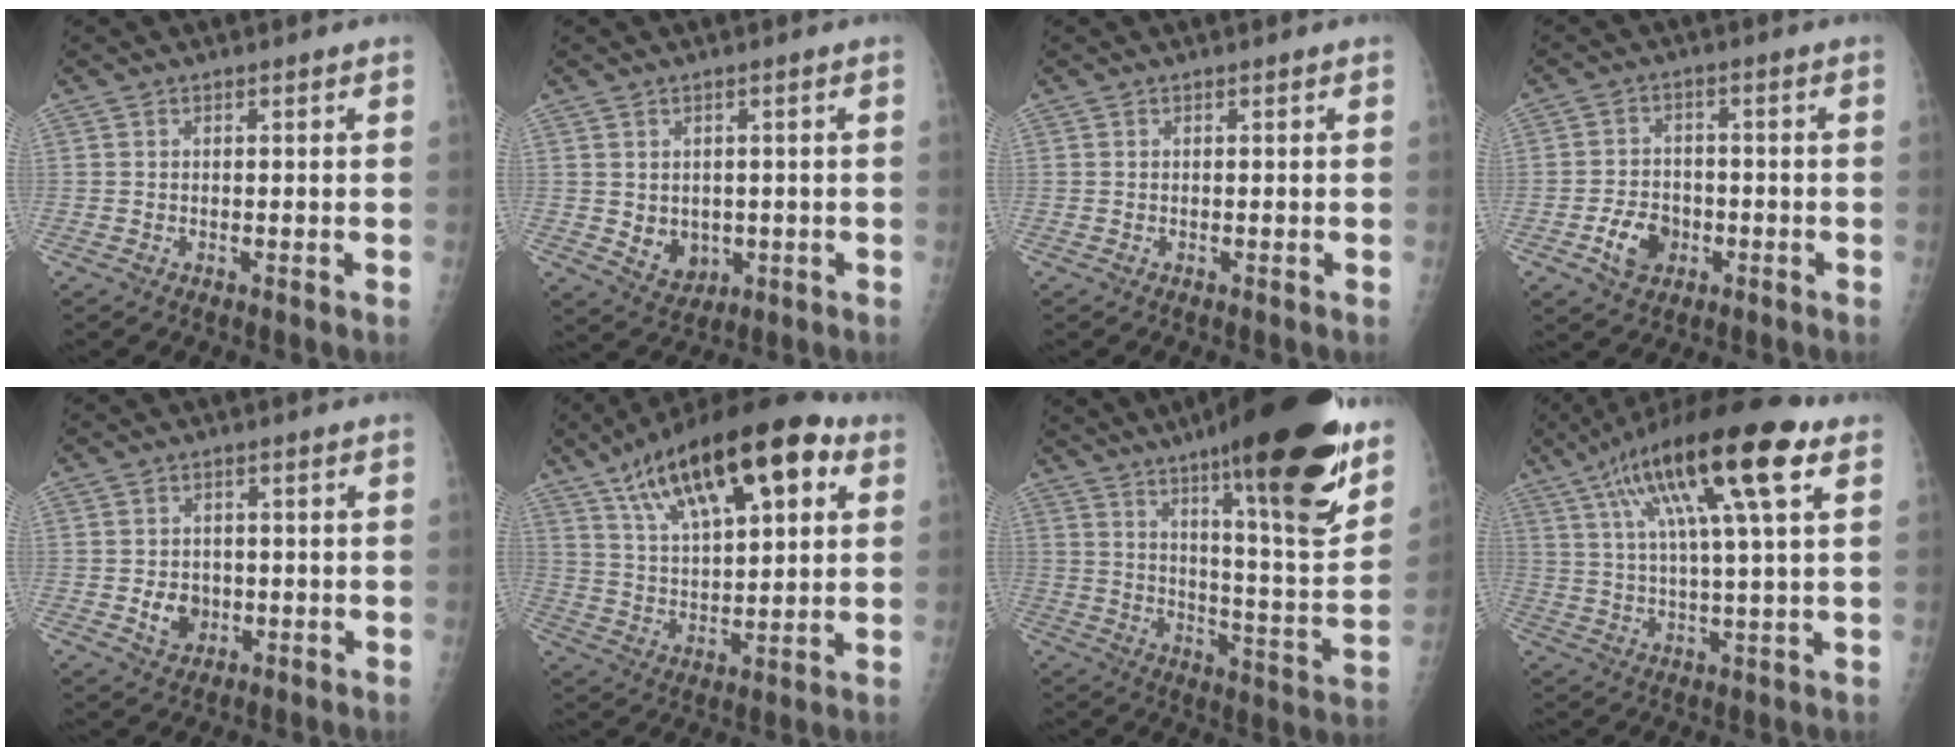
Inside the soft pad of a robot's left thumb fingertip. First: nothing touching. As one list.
[{"total": 5.5, "force": [-0.4, 4.5, 3.0], "torque": [-0.025, -0.005, 0.011]}, {"total": 0.0}, {"total": 6.8, "force": [-2.7, 5.1, 3.6], "torque": [-0.045, 0.017, -0.044]}, {"total": 4.9, "force": [-0.9, 4.1, 2.6], "torque": [-0.022, 0.005, -0.009]}, {"total": 23.1, "force": [11.2, 9.2, 17.9], "torque": [-0.267, -0.009, 0.188]}, {"total": 27.6, "force": [17.2, 5.1, 21.0], "torque": [-0.291, -0.072, 0.262]}, {"total": 21.1, "force": [9.4, 4.5, 18.4], "torque": [-0.313, 0.005, 0.154]}]